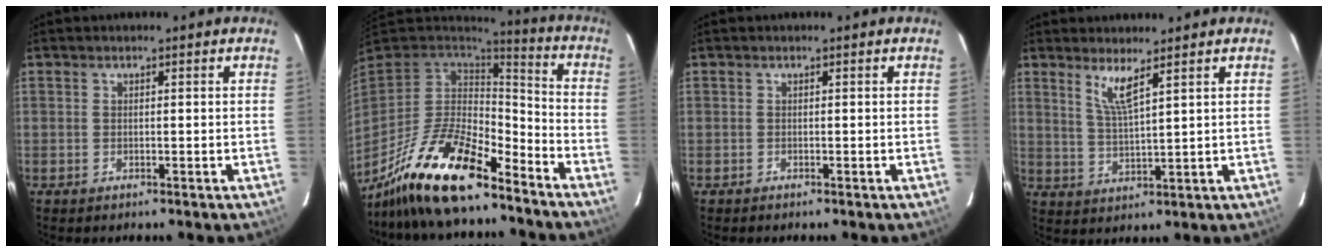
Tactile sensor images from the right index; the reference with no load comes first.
{"total": 19.0, "force": [-13.7, 5.5, 11.9], "torque": [-0.245, -0.026, -0.249]}
{"total": 0.5, "force": [-0.3, 0.4, -0.2], "torque": [0.000, 0.002, -0.006]}
{"total": 4.7, "force": [3.1, 0.0, 3.5], "torque": [-0.070, -0.009, 0.062]}